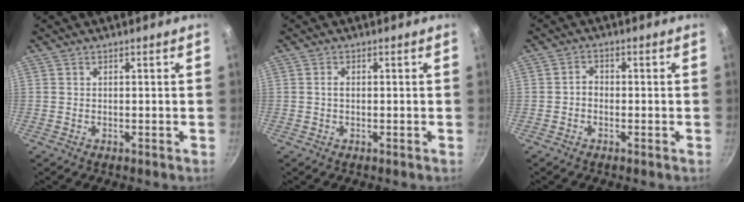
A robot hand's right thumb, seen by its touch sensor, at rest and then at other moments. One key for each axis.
{"total": 1.1, "fx": -0.1, "fy": 0.7, "fz": 0.8, "tx": -0.014, "ty": 0.004, "tz": -0.002}
{"total": 1.9, "fx": -0.8, "fy": 1.4, "fz": 1.0, "tx": -0.014, "ty": 0.014, "tz": -0.019}